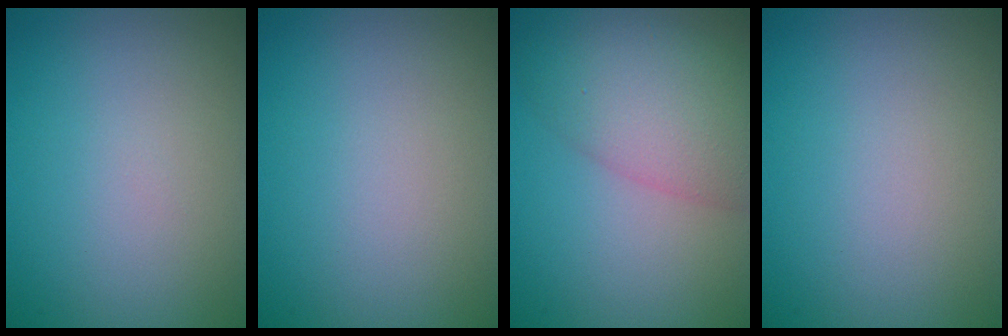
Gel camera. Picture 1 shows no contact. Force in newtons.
{"total": 0.0}
{"total": 7.2, "press": 7.2, "slide": 0.3}
{"total": 0.0}